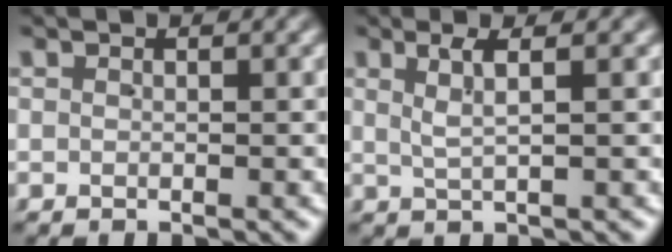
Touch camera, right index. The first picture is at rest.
{"total": 2.1, "force": [0.9, -0.1, 1.9], "torque": [-0.037, 0.001, 0.019]}